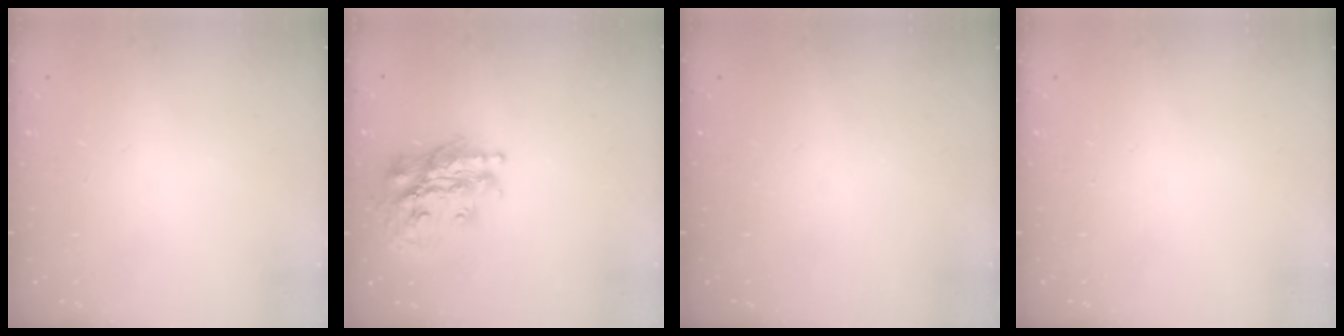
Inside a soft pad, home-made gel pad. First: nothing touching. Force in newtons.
{"total": 19.9, "press": 19.8, "slide": 2.4}
{"total": 0.0}
{"total": 0.0}